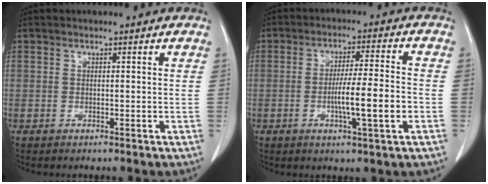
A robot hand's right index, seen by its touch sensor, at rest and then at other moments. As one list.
[{"total": 8.4, "force": [-2.2, 0.0, 8.1], "torque": [-0.137, -0.002, -0.038]}]